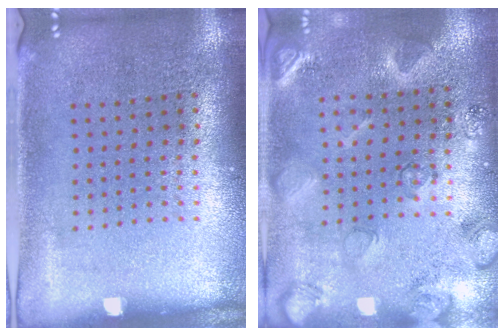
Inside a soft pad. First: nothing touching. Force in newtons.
{"total": 2.2, "press": 2.2, "slide": 0.4}